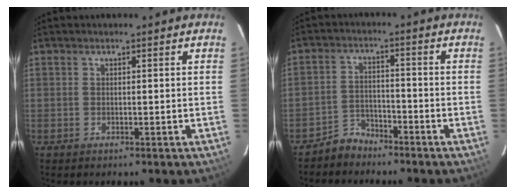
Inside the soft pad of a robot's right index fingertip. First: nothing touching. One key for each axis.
{"total": 4.6, "fx": -4.0, "fy": 2.2, "fz": 0.1, "tx": -0.008, "ty": 0.017, "tz": -0.073}